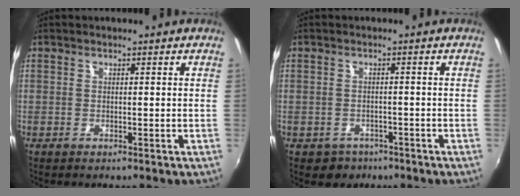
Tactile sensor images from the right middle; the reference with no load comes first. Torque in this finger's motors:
{"motor_torque": [0.12, -0.35, -0.01, 0.00]}